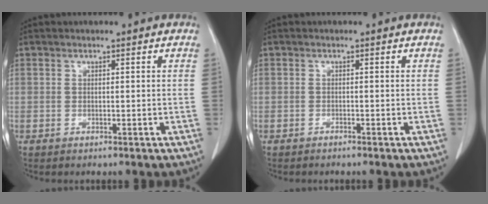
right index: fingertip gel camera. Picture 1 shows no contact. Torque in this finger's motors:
{"motor_torque": [0.09, -0.04, 0.03, 0.02]}